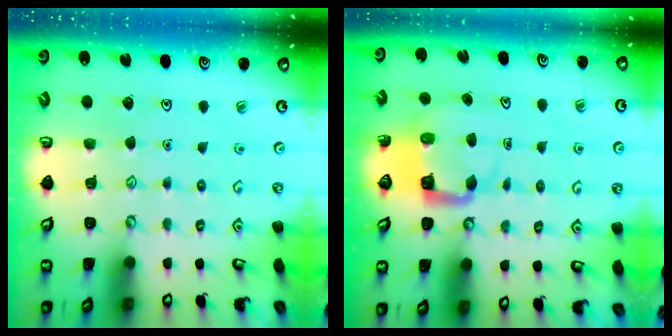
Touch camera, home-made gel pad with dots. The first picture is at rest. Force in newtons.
{"total": 4.4, "press": 4.4, "slide": 0.1}